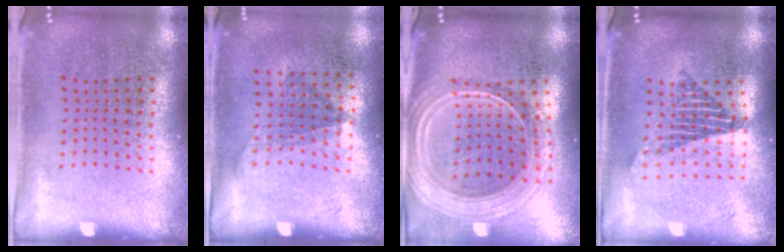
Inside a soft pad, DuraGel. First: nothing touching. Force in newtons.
{"total": 1.2, "press": 0.8, "slide": 0.8}
{"total": 2.5, "press": 2.2, "slide": 1.3}
{"total": 1.7, "press": 1.3, "slide": 1.0}